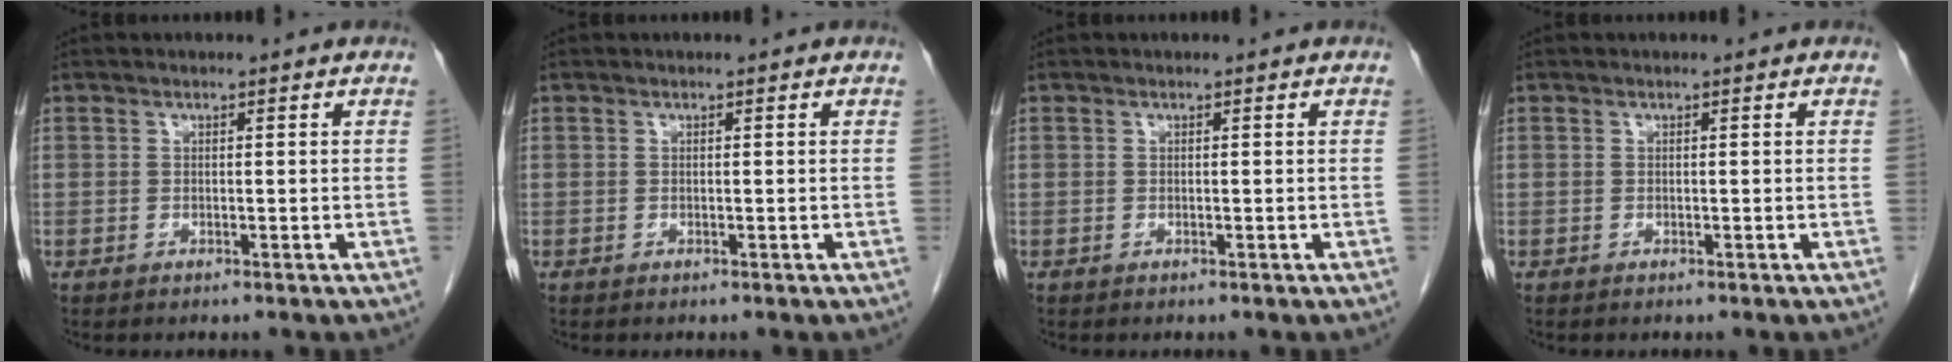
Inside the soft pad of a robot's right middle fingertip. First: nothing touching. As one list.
[{"total": 0.0}, {"total": 0.0}, {"total": 0.0}]